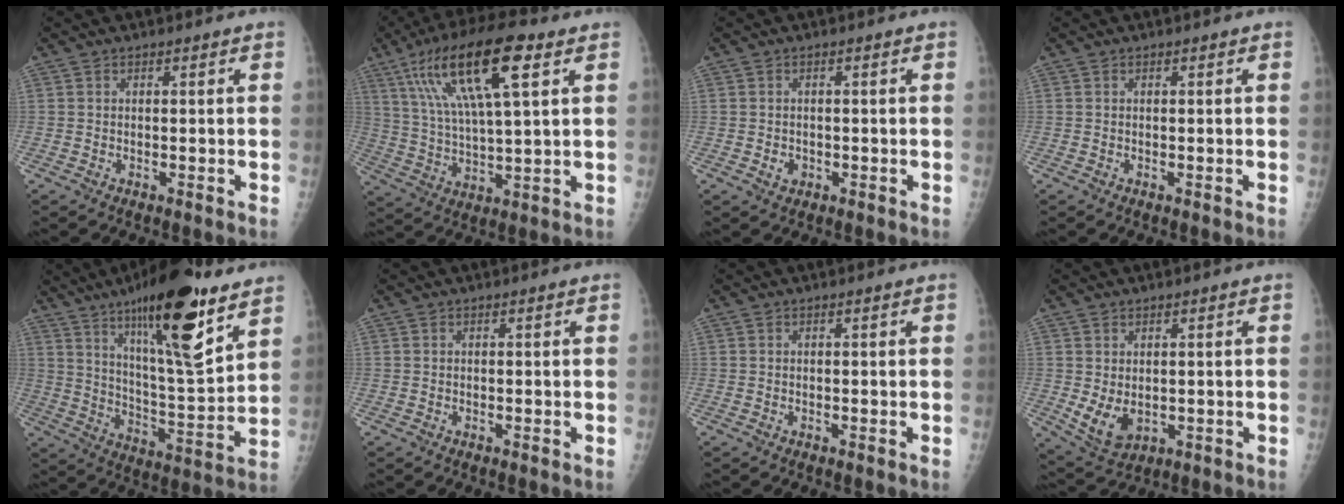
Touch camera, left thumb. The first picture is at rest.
{"total": 18.3, "force": [8.1, 4.7, 15.8], "torque": [-0.293, -0.007, 0.145]}
{"total": 1.8, "force": [-0.5, 1.5, 0.8], "torque": [-0.005, 0.003, -0.002]}
{"total": 0.0}
{"total": 20.6, "force": [12.3, 4.5, 15.8], "torque": [-0.233, -0.062, 0.203]}
{"total": 0.0}
{"total": 0.0}
{"total": 5.8, "force": [-0.1, 3.9, 4.3], "torque": [-0.069, -0.016, 0.018]}